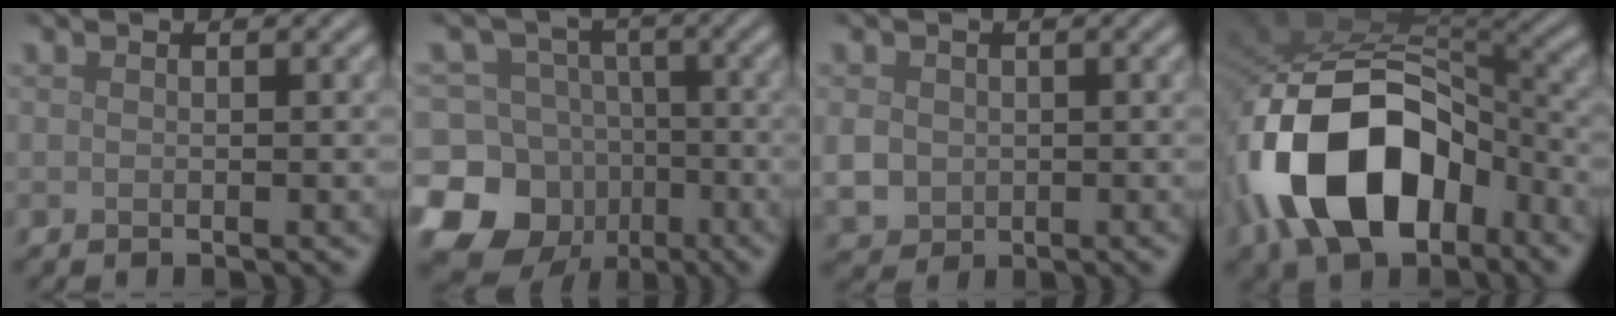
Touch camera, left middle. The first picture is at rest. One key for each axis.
{"total": 14.3, "fx": -5.5, "fy": 12.8, "fz": 3.5, "tx": -0.119, "ty": -0.028, "tz": -0.098}
{"total": 2.9, "fx": -0.1, "fy": 2.6, "fz": 1.2, "tx": -0.030, "ty": -0.005, "tz": 0.001}
{"total": 15.0, "fx": -5.8, "fy": 9.1, "fz": 10.4, "tx": -0.196, "ty": -0.005, "tz": -0.108}